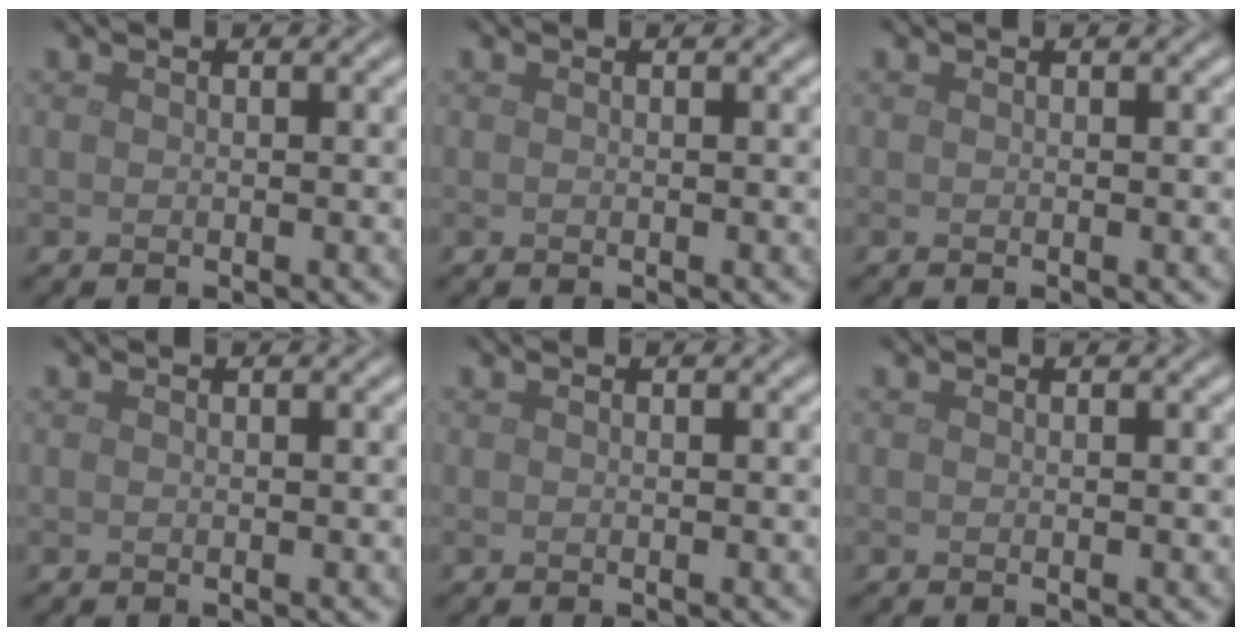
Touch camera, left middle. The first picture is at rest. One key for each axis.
{"total": 0.0}
{"total": 0.0}
{"total": 0.0}
{"total": 0.0}
{"total": 0.0}